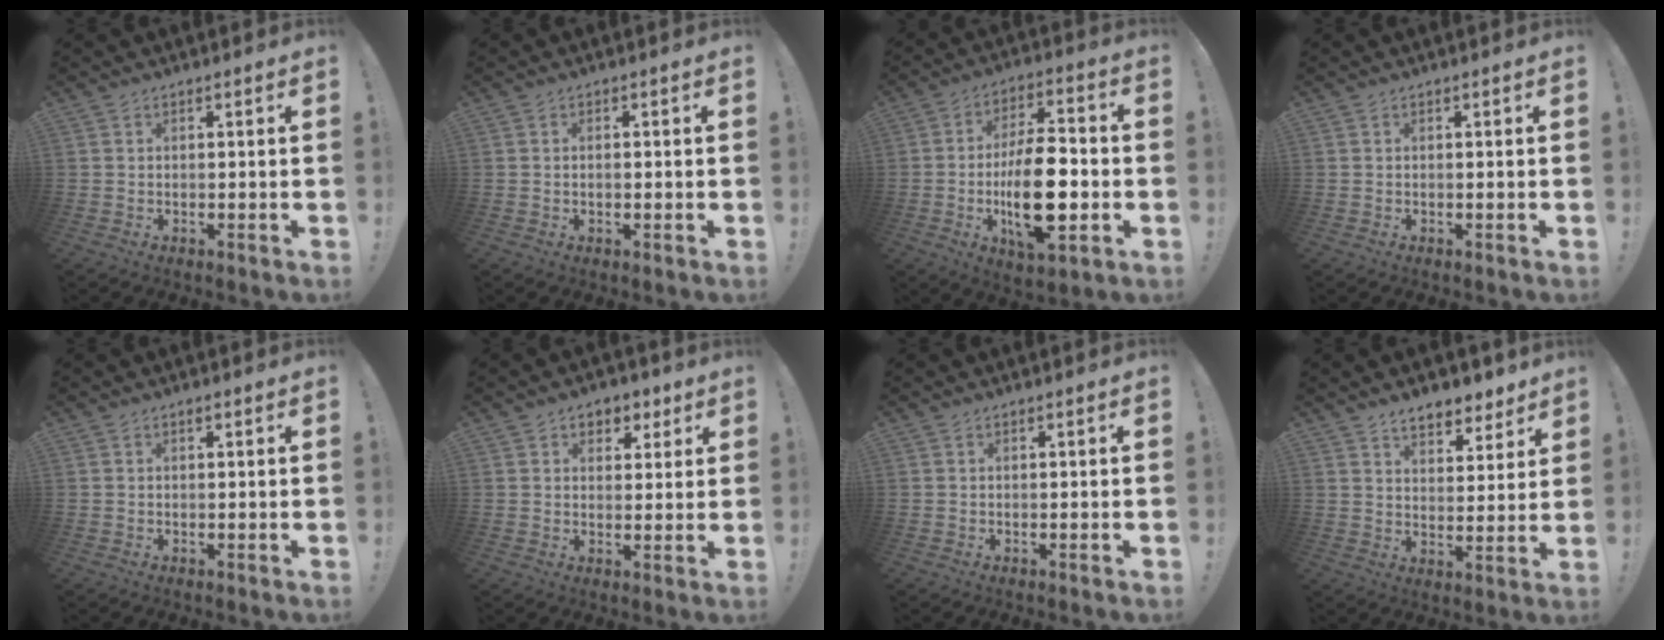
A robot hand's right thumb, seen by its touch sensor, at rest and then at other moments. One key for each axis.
{"total": 0.6, "fx": -0.2, "fy": 0.1, "fz": 0.6, "tx": -0.006, "ty": -0.001, "tz": -0.005}
{"total": 18.8, "fx": -3.7, "fy": 8.8, "fz": 16.2, "tx": -0.285, "ty": 0.006, "tz": -0.058}
{"total": 0.0}
{"total": 0.5, "fx": 0.4, "fy": 0.2, "fz": 0.3, "tx": -0.004, "ty": -0.001, "tz": 0.007}
{"total": 5.8, "fx": 3.0, "fy": 4.5, "fz": 2.0, "tx": -0.014, "ty": -0.017, "tz": 0.054}
{"total": 0.0}
{"total": 8.1, "fx": 6.4, "fy": 3.8, "fz": 3.0, "tx": -0.041, "ty": -0.039, "tz": 0.117}